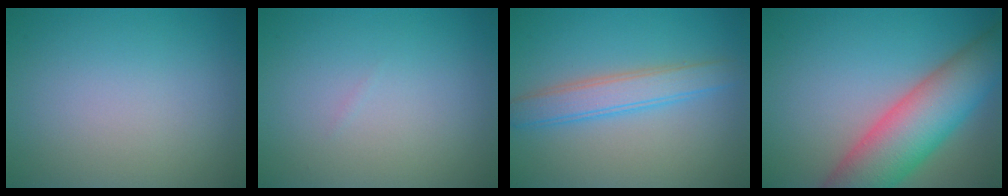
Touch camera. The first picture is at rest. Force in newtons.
{"total": 0.0}
{"total": 3.5, "press": 3.5, "slide": 0.0}
{"total": 9.9, "press": 9.9, "slide": 0.5}